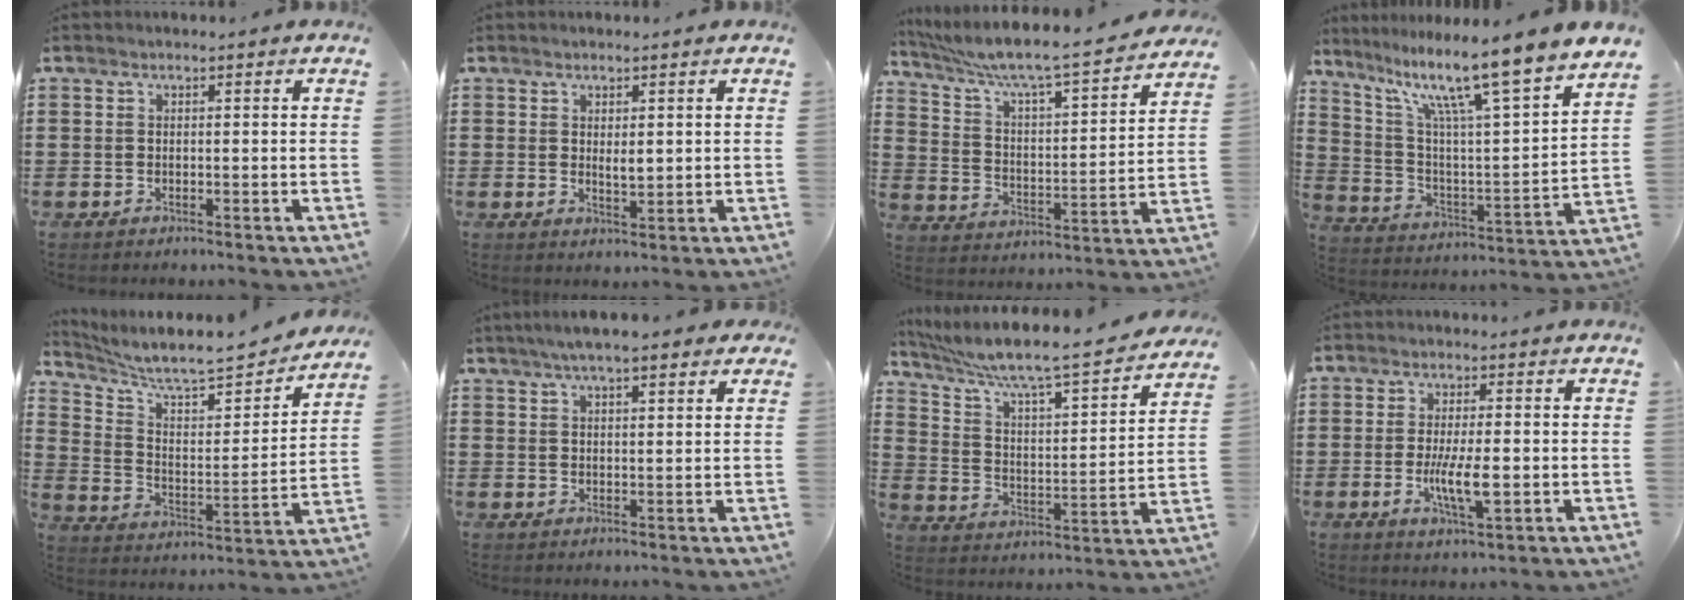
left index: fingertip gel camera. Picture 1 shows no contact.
{"total": 2.2, "force": [0.7, 0.8, 1.9], "torque": [-0.029, -0.002, 0.011]}
{"total": 6.5, "force": [5.6, 0.2, 3.3], "torque": [-0.090, -0.048, 0.086]}
{"total": 12.7, "force": [9.6, 0.2, 8.3], "torque": [-0.179, -0.070, 0.147]}
{"total": 7.1, "force": [6.5, 0.7, 2.9], "torque": [-0.087, -0.049, 0.107]}
{"total": 4.7, "force": [3.5, 0.9, 3.0], "torque": [-0.066, 0.003, 0.062]}
{"total": 7.2, "force": [6.2, 0.3, 3.6], "torque": [-0.097, -0.053, 0.097]}
{"total": 6.9, "force": [-1.0, 1.7, 6.6], "torque": [-0.131, -0.010, -0.020]}